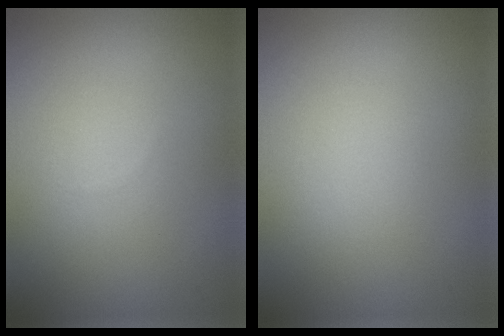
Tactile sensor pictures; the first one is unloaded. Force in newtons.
{"total": 0.0}